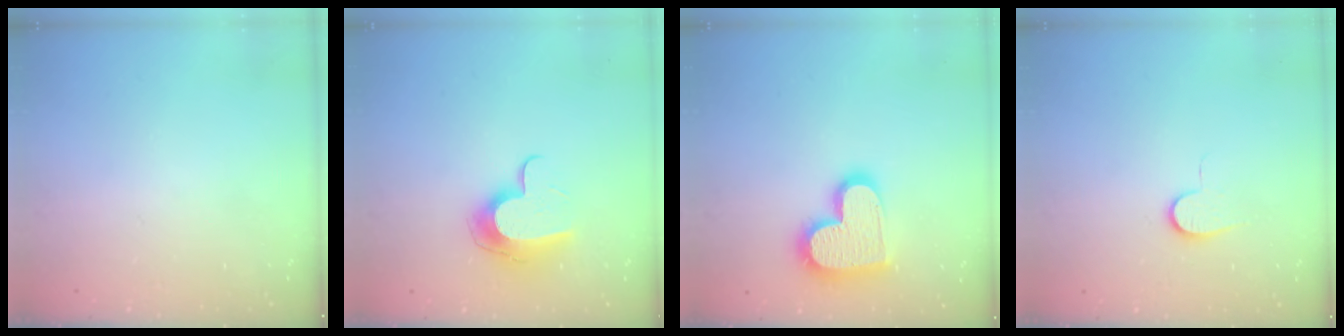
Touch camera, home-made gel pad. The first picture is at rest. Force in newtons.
{"total": 11.5, "press": 11.5, "slide": 0.4}
{"total": 18.4, "press": 18.4, "slide": 1.0}
{"total": 6.3, "press": 6.2, "slide": 0.8}